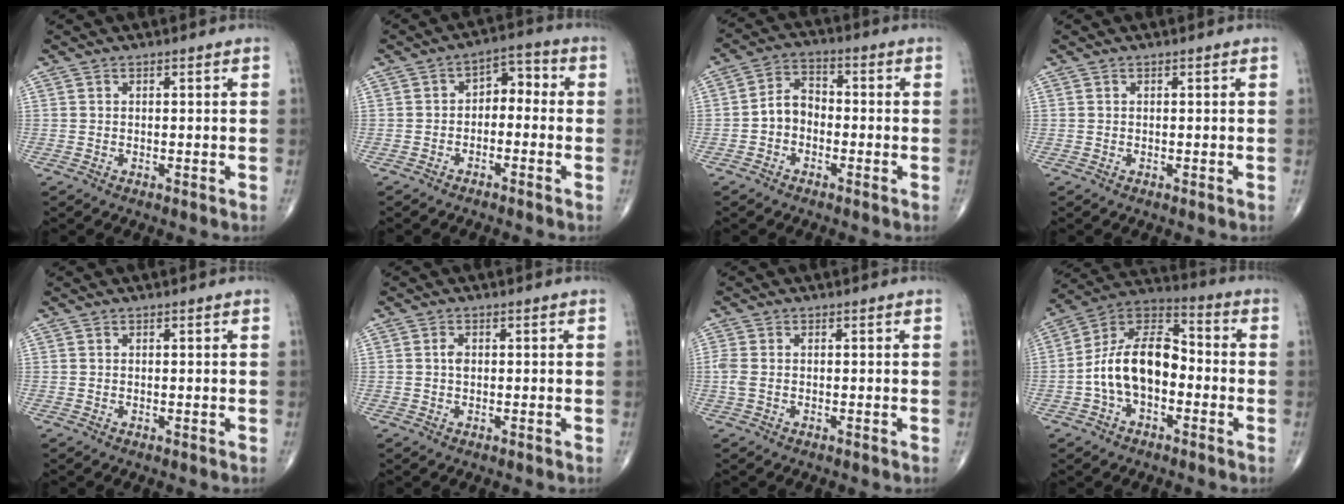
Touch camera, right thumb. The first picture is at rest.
{"total": 5.2, "force": [-0.9, 3.5, 3.7], "torque": [-0.031, 0.037, -0.028]}
{"total": 5.6, "force": [-1.5, 4.2, 3.4], "torque": [-0.042, 0.028, -0.042]}
{"total": 0.0}
{"total": 0.0}
{"total": 1.4, "force": [0.1, 0.9, 1.0], "torque": [-0.015, 0.001, 0.000]}
{"total": 2.4, "force": [-0.2, 1.3, 2.0], "torque": [-0.066, 0.004, -0.004]}
{"total": 14.4, "force": [-2.6, 8.6, 11.3], "torque": [-0.189, 0.048, -0.057]}